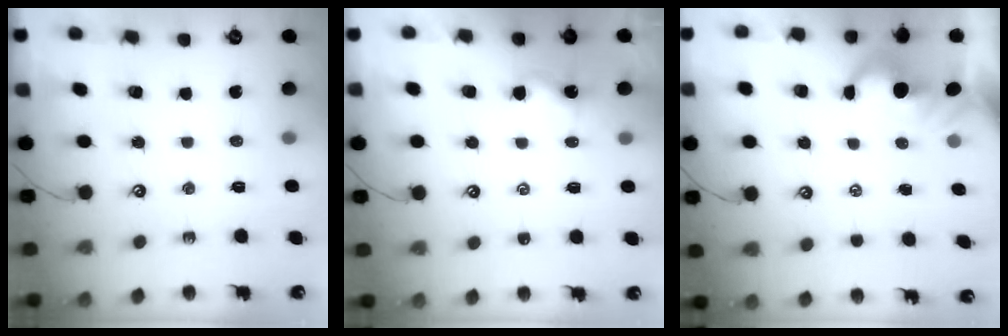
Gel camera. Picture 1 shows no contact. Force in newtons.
{"total": 0.0}
{"total": 1.7, "press": 1.3, "slide": 1.1}